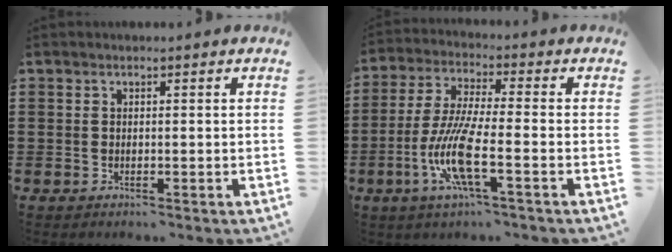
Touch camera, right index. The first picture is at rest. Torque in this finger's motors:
{"motor_torque": [2.14, 0.00, 1.05, 0.21]}